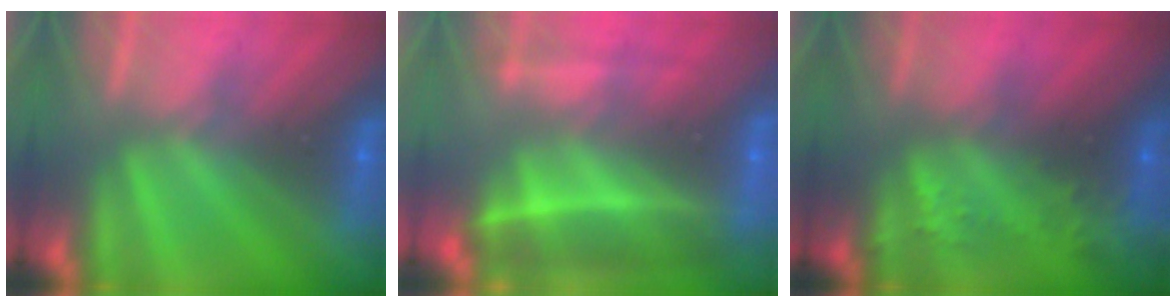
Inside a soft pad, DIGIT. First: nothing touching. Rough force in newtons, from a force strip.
{"total": 7.3}
{"total": 7.3}